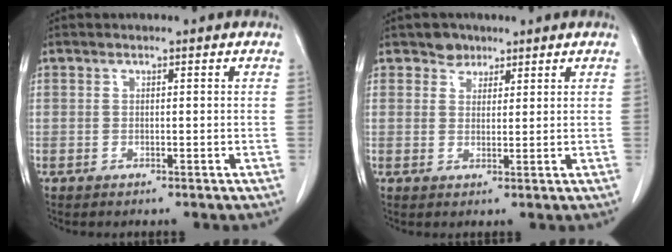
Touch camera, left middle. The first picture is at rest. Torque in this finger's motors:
{"motor_torque": [0.00, -0.01, -0.02, -0.01]}